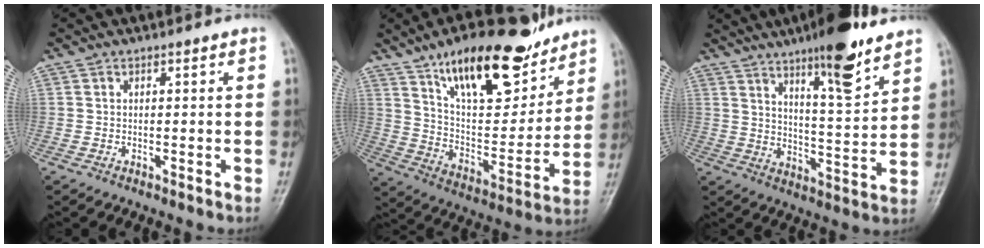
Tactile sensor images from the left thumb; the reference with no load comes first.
{"total": 22.5, "force": [15.2, 8.6, 14.1], "torque": [-0.174, -0.068, 0.256]}
{"total": 14.4, "force": [9.6, 2.9, 10.4], "torque": [-0.143, -0.059, 0.156]}